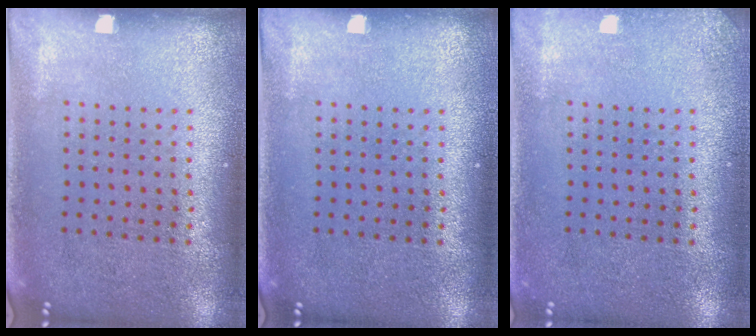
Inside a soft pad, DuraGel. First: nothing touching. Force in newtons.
{"total": 0.0}
{"total": 1.2, "press": 1.2, "slide": 0.1}